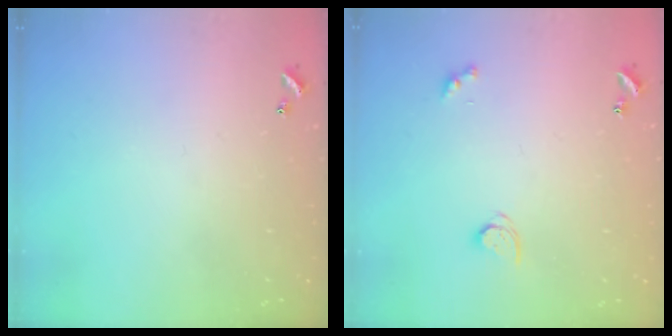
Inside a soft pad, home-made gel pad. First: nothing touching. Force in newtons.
{"total": 2.1, "press": 2.1, "slide": 0.3}